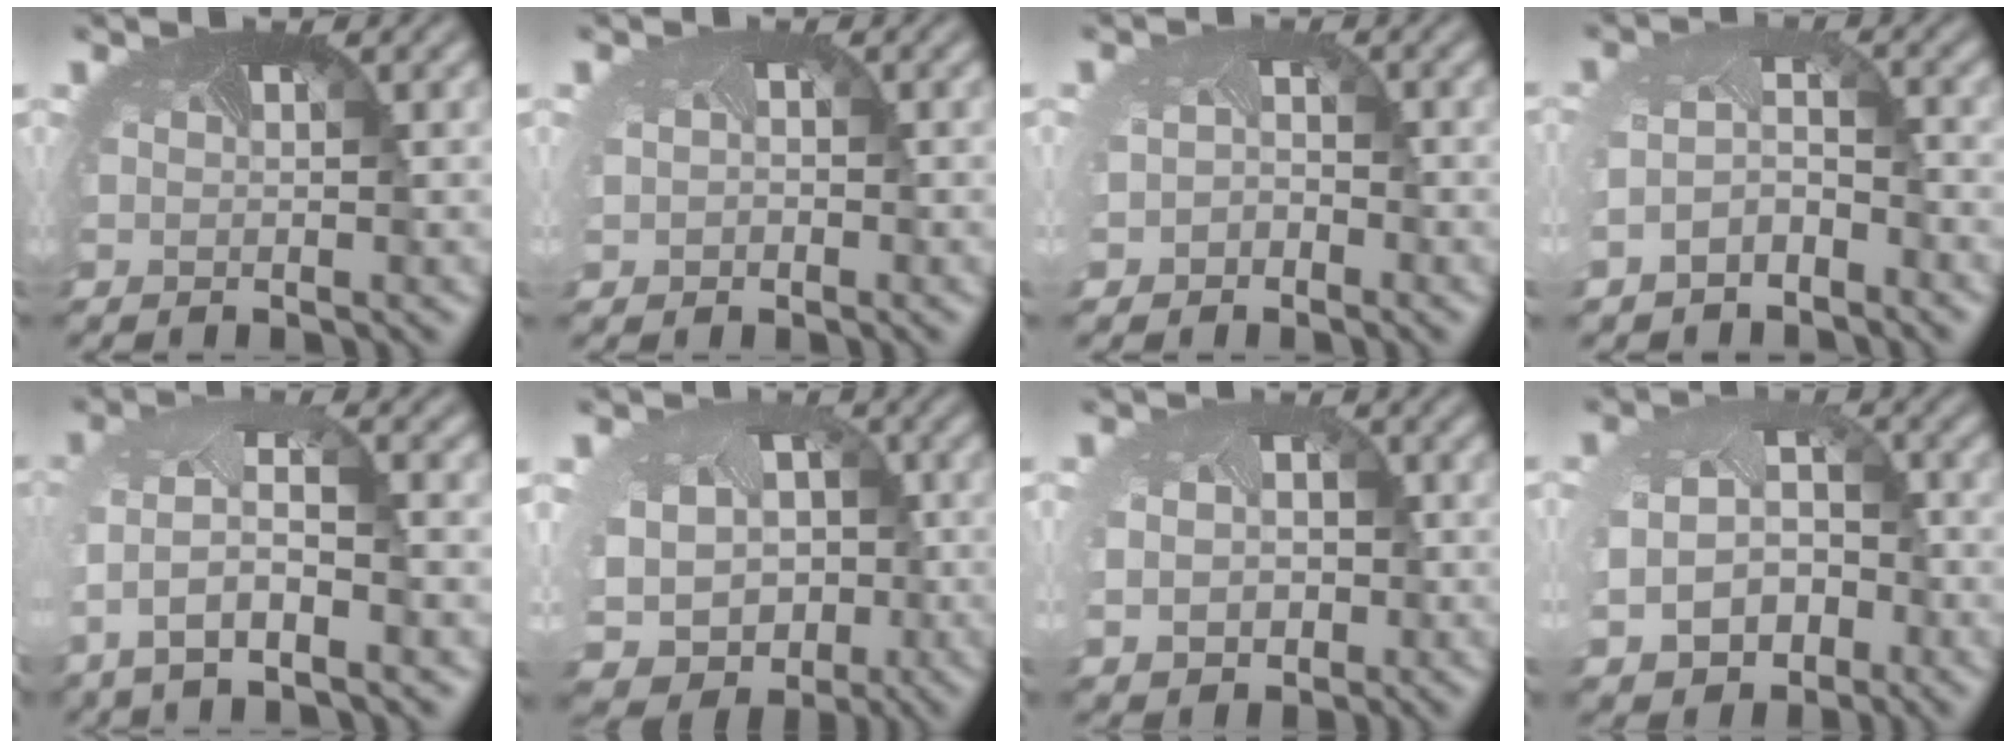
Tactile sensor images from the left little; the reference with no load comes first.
{"total": 1.5, "force": [-0.1, 1.4, 0.5], "torque": [-0.010, -0.005, 0.003]}
{"total": 2.1, "force": [-1.1, 1.7, 0.6], "torque": [-0.015, -0.014, -0.019]}
{"total": 2.8, "force": [-2.1, 1.4, 1.1], "torque": [-0.040, -0.008, -0.050]}
{"total": 6.0, "force": [-1.3, 2.6, 5.3], "torque": [-0.126, -0.009, -0.027]}
{"total": 11.7, "force": [-2.8, 9.6, 6.0], "torque": [-0.131, -0.046, -0.035]}
{"total": 5.8, "force": [-0.7, 4.8, 3.3], "torque": [-0.060, -0.024, -0.004]}
{"total": 6.6, "force": [-1.9, 5.1, 3.7], "torque": [-0.091, -0.041, -0.014]}